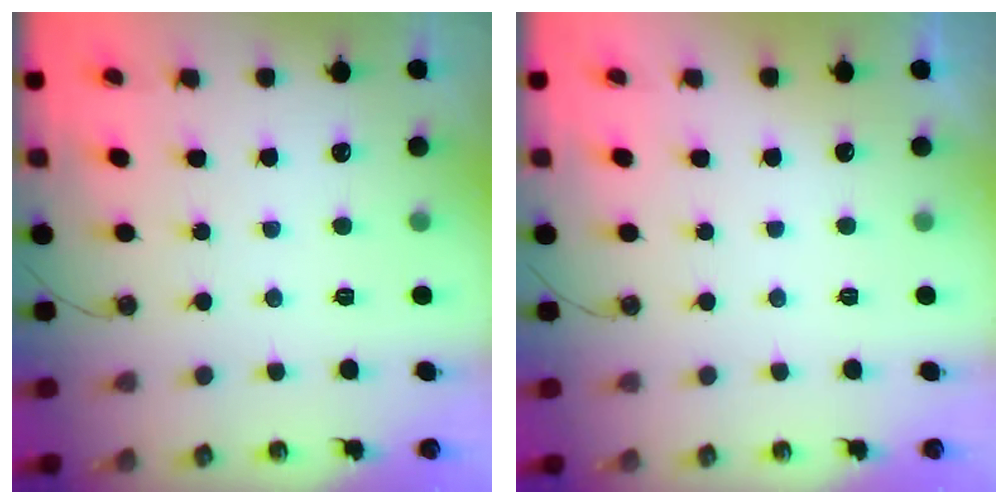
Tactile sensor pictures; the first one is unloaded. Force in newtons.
{"total": 0.0}